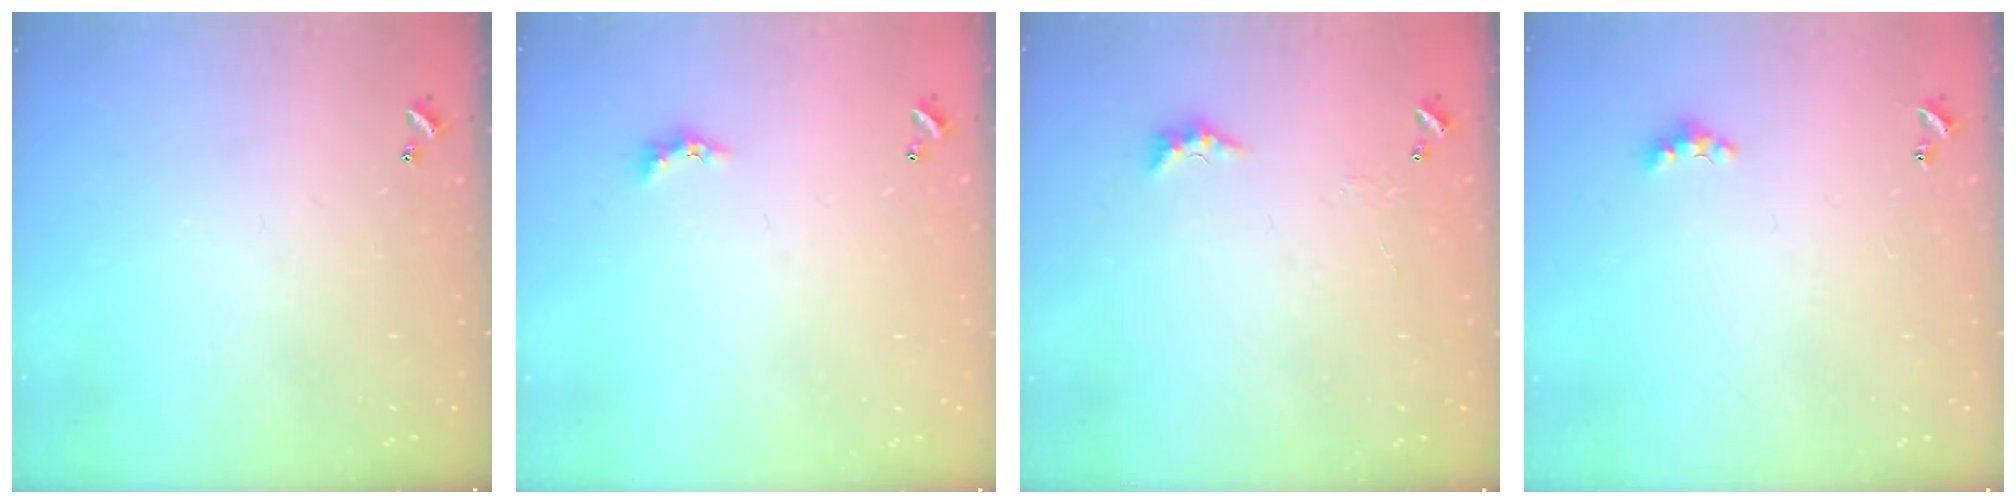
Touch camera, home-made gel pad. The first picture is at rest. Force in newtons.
{"total": 2.5, "press": 2.5, "slide": 0.6}
{"total": 2.4, "press": 2.3, "slide": 0.6}
{"total": 2.8, "press": 2.8, "slide": 0.6}